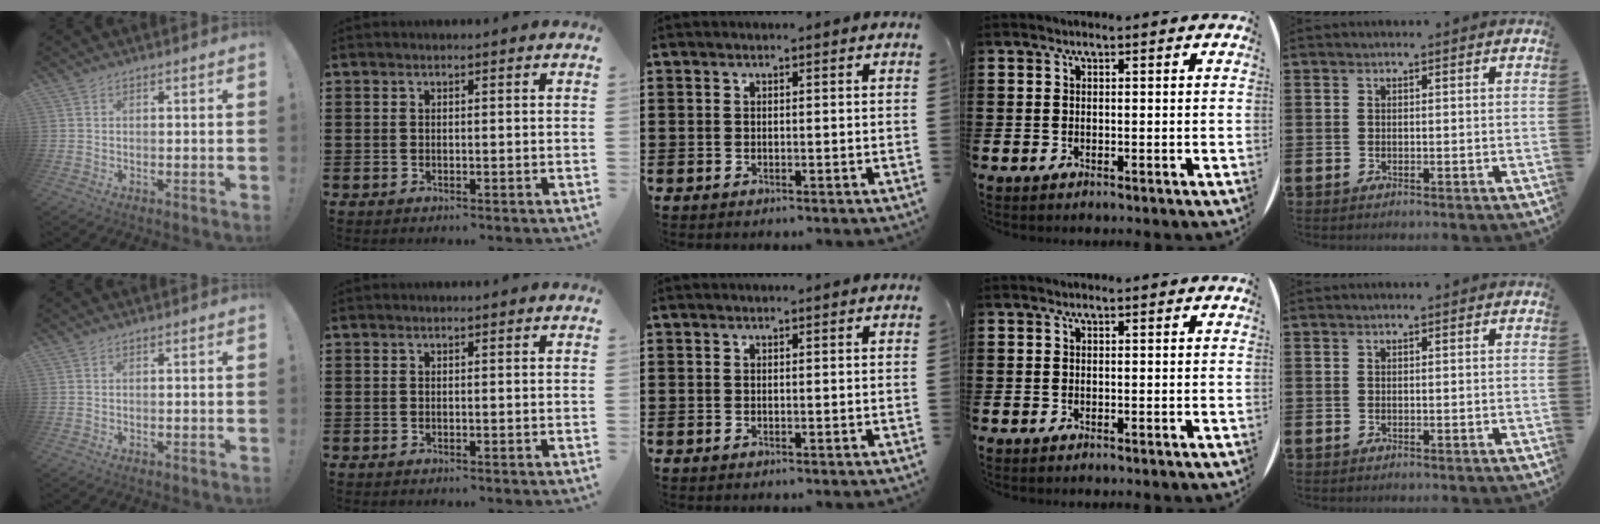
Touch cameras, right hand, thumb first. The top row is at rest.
{}